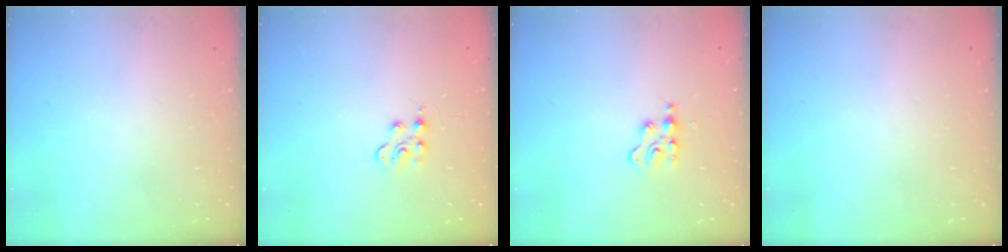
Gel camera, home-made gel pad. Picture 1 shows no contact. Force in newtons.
{"total": 3.8, "press": 3.7, "slide": 0.5}
{"total": 2.3, "press": 2.2, "slide": 0.5}
{"total": 0.0}